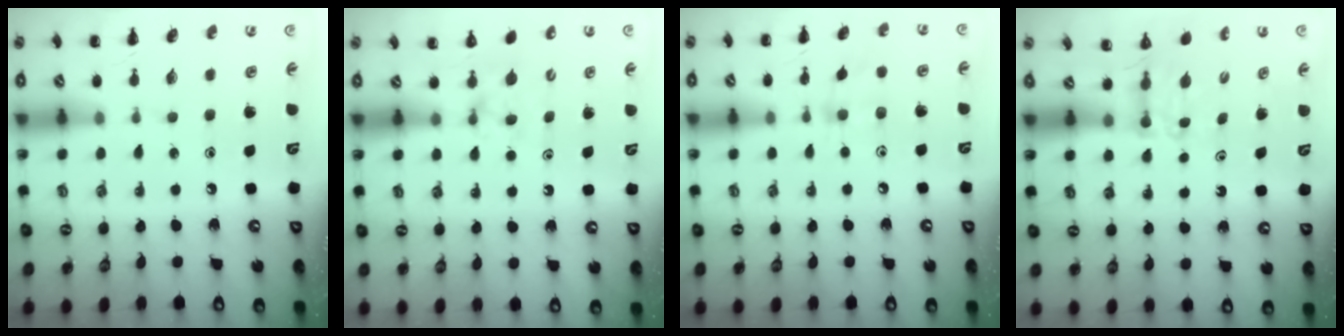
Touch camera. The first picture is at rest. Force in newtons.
{"total": 3.7, "press": 3.4, "slide": 1.4}
{"total": 5.6, "press": 5.5, "slide": 1.1}
{"total": 2.7, "press": 2.5, "slide": 1.1}